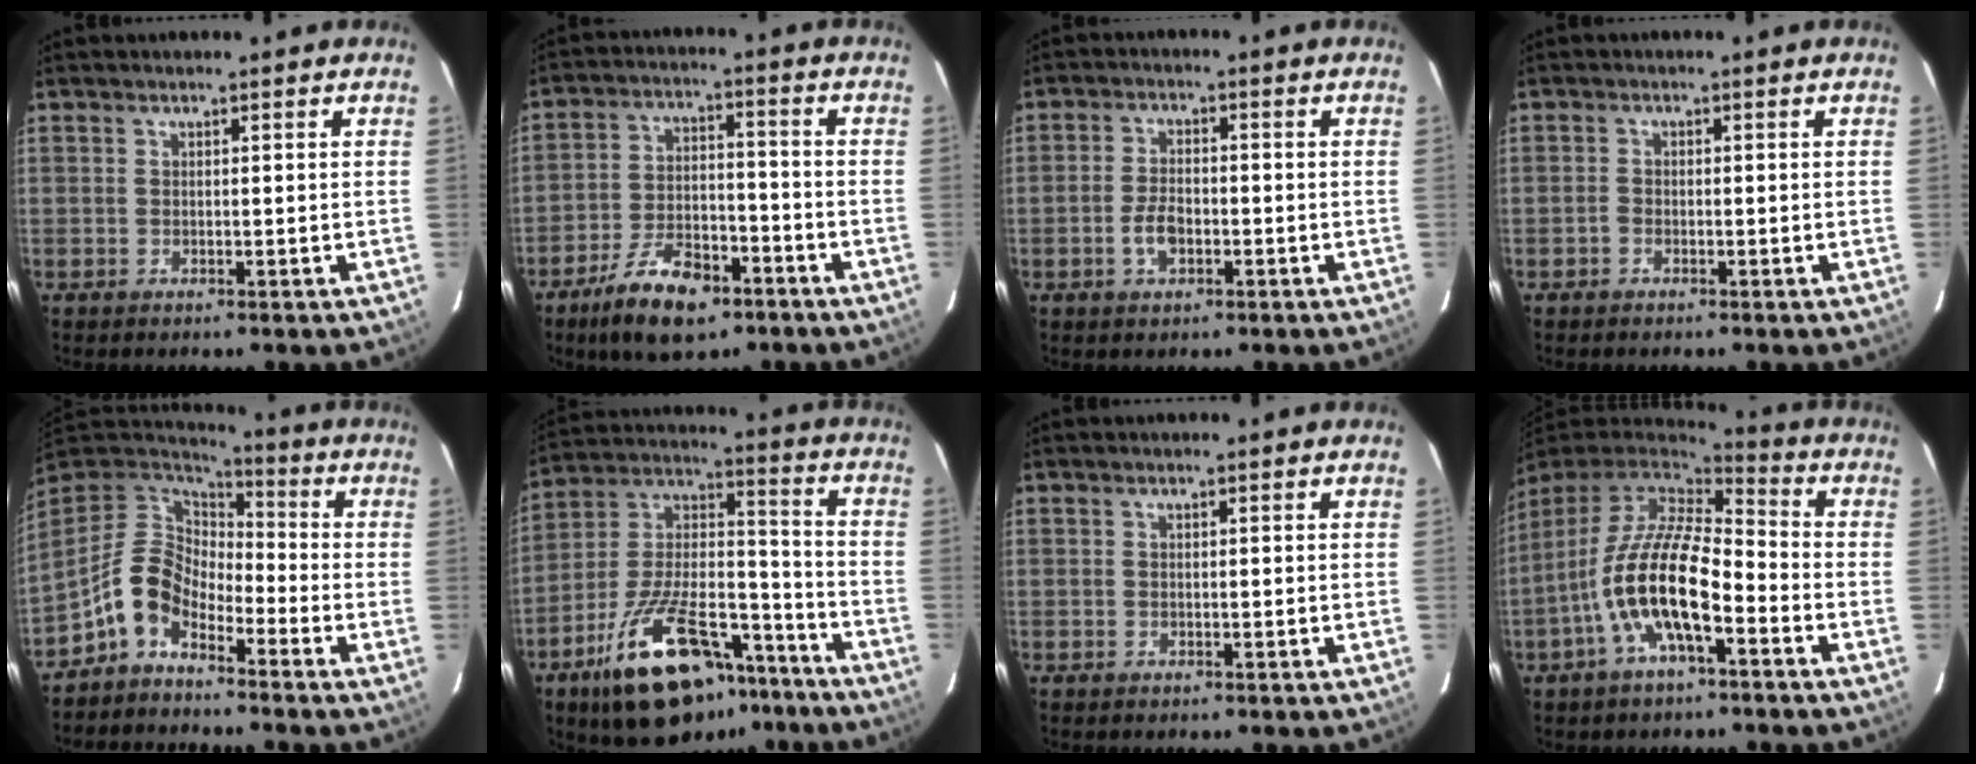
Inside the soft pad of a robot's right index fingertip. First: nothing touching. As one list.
[{"total": 13.3, "force": [-8.6, 5.7, 8.2], "torque": [-0.176, -0.004, -0.144]}, {"total": 4.7, "force": [-1.8, 2.6, 3.5], "torque": [-0.073, 0.002, -0.031]}, {"total": 0.9, "force": [-0.7, 0.5, 0.3], "torque": [-0.005, 0.001, -0.015]}, {"total": 10.1, "force": [-6.1, 5.7, 5.7], "torque": [-0.115, 0.023, -0.128]}, {"total": 25.2, "force": [-15.7, 11.1, 16.2], "torque": [-0.293, 0.012, -0.242]}, {"total": 0.0}, {"total": 16.2, "force": [-6.3, 5.6, 13.8], "torque": [-0.273, -0.012, -0.124]}]